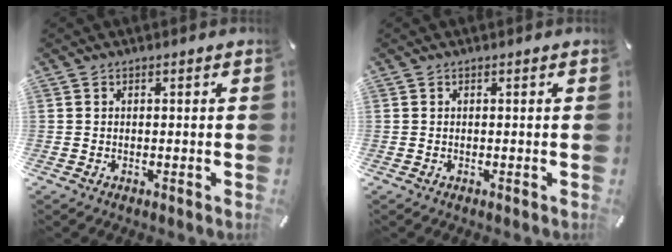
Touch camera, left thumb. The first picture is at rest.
{"total": 0.0}